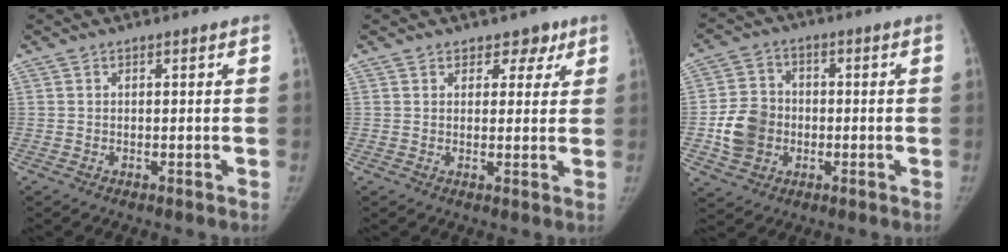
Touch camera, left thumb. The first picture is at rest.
{"total": 4.0, "force": [2.6, 2.8, 1.2], "torque": [0.016, -0.011, 0.033]}
{"total": 9.9, "force": [-1.7, 8.6, 4.6], "torque": [-0.066, 0.016, -0.032]}